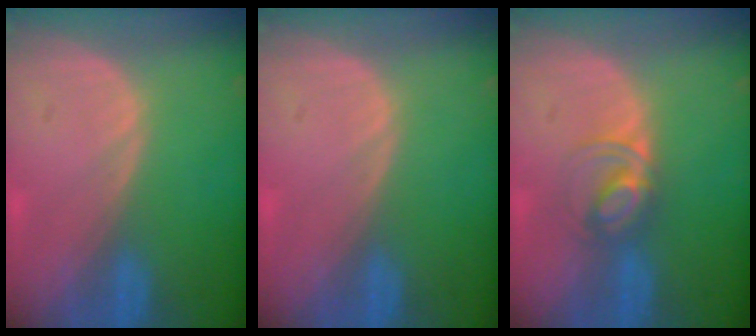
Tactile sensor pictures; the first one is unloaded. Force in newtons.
{"total": 0.0}
{"total": 4.3, "press": 4.3, "slide": 0.4}